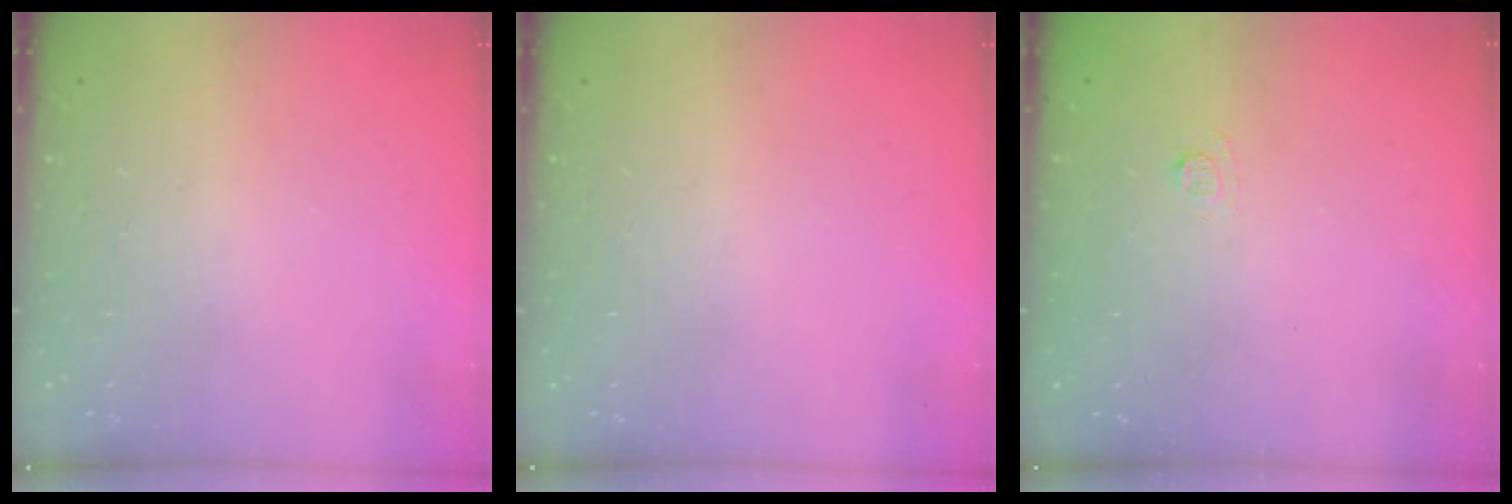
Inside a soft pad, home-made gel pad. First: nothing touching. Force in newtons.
{"total": 0.0}
{"total": 2.7, "press": 2.5, "slide": 0.9}